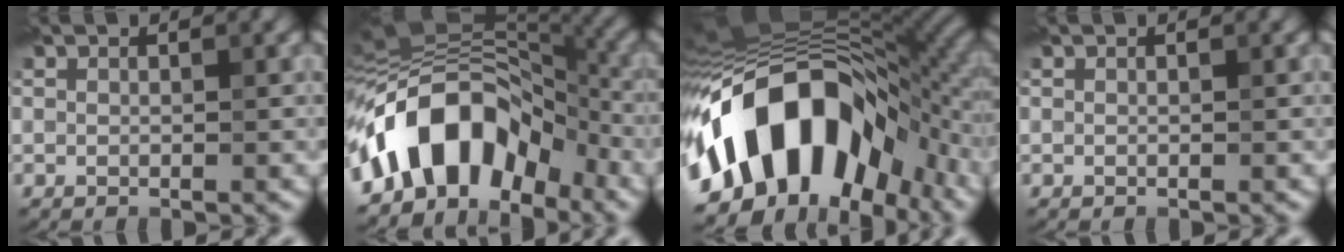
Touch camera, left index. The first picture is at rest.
{"total": 12.1, "force": [-5.5, 6.9, 8.3], "torque": [-0.129, 0.031, -0.110]}
{"total": 17.0, "force": [-5.5, 9.8, 12.7], "torque": [-0.204, 0.019, -0.111]}
{"total": 0.0}